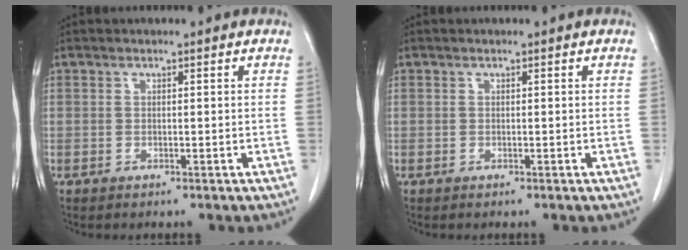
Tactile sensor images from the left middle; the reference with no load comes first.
{"total": 0.0}